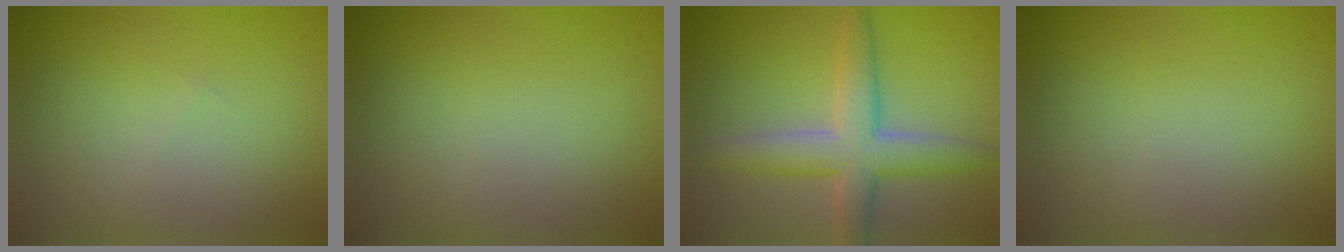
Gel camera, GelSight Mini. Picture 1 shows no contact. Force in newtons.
{"total": 0.0}
{"total": 5.6, "press": 5.6, "slide": 0.2}
{"total": 0.0}